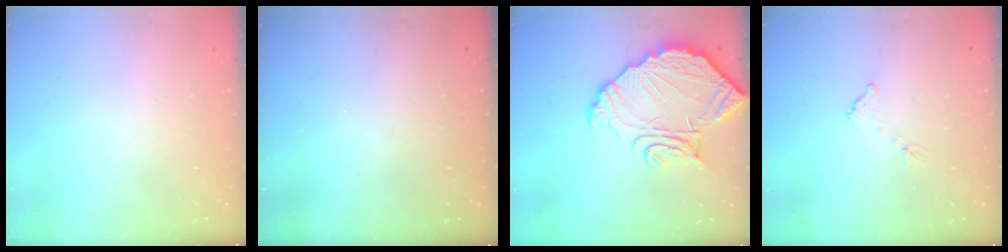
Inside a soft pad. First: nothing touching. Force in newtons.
{"total": 3.3, "press": 3.3, "slide": 0.1}
{"total": 14.6, "press": 14.6, "slide": 1.2}
{"total": 5.4, "press": 5.4, "slide": 0.1}